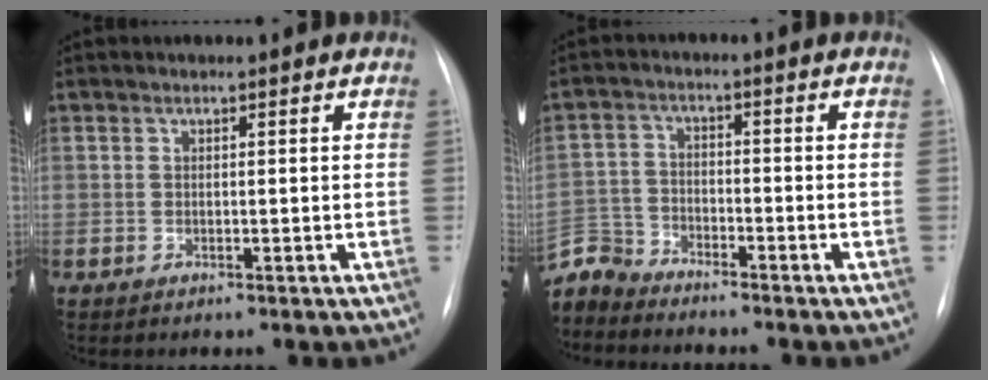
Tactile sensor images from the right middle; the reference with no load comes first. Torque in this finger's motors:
{"motor_torque": [0.71, -0.96, 0.03, 0.00]}